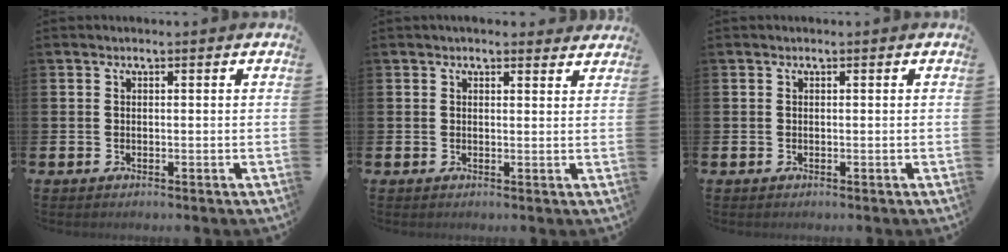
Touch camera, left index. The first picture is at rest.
{"total": 1.8, "force": [1.8, 0.4, 0.1], "torque": [0.005, -0.007, 0.030]}
{"total": 0.0}